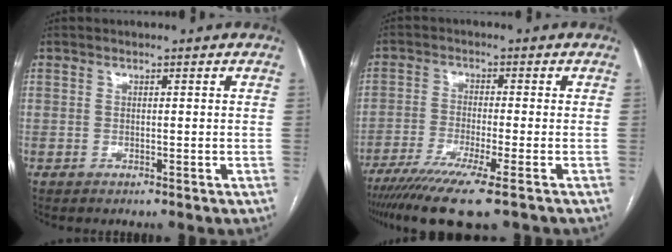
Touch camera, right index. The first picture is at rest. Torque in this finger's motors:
{"motor_torque": [1.06, -1.08, 0.83, 0.18]}